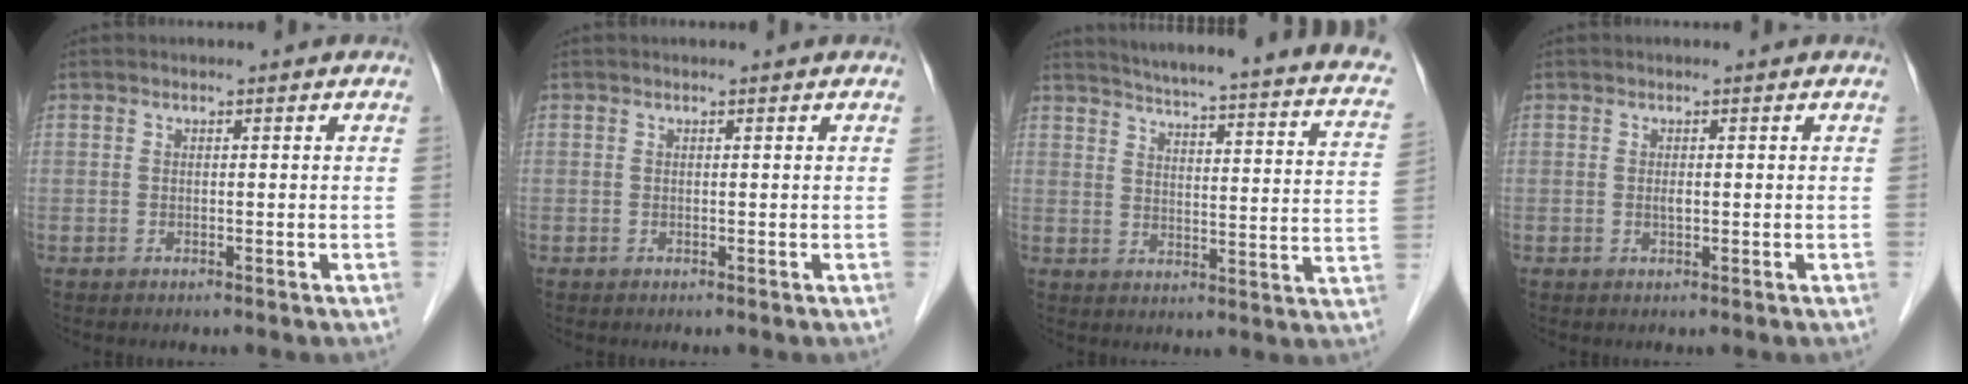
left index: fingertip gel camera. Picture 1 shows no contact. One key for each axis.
{"total": 0.0}
{"total": 23.2, "fx": 19.2, "fy": 2.3, "fz": 12.8, "tx": -0.176, "ty": -0.034, "tz": 0.219}
{"total": 0.7, "fx": 0.0, "fy": 0.2, "fz": 0.7, "tx": -0.011, "ty": -0.002, "tz": 0.000}